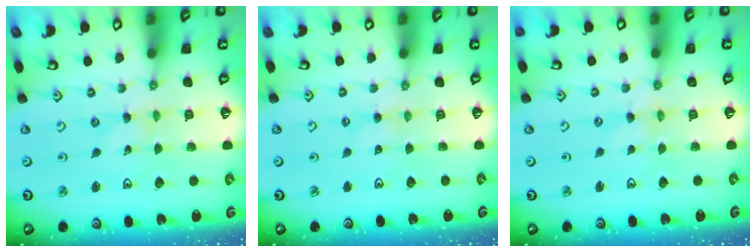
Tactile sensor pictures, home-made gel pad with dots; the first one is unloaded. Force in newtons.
{"total": 1.7, "press": 1.7, "slide": 0.4}
{"total": 0.0}